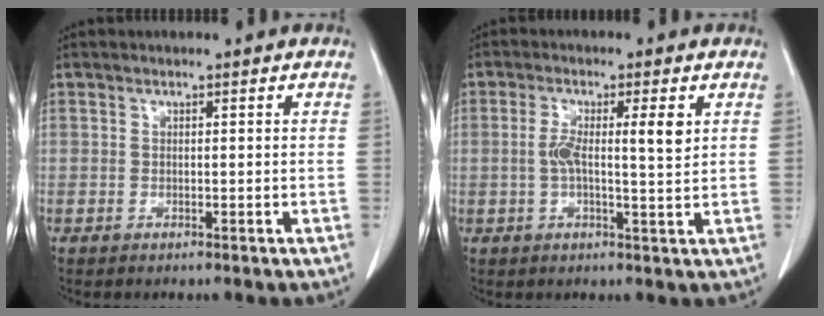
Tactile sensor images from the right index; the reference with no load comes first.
{"total": 6.0, "force": [1.1, 0.7, 5.8], "torque": [-0.106, 0.011, 0.019]}